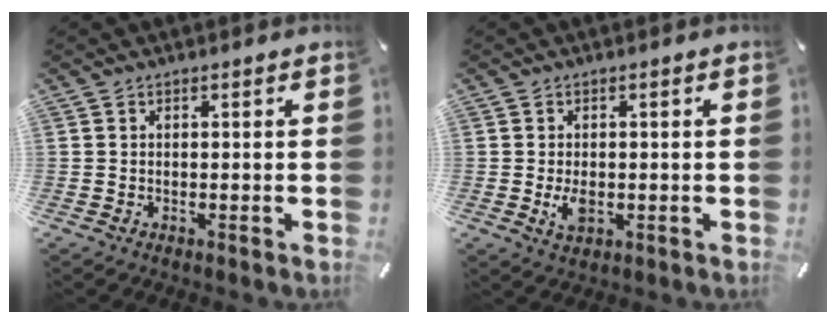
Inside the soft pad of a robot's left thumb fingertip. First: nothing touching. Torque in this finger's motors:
{"motor_torque": [-0.11, 0.61, 0.00, -0.03, 0.00]}